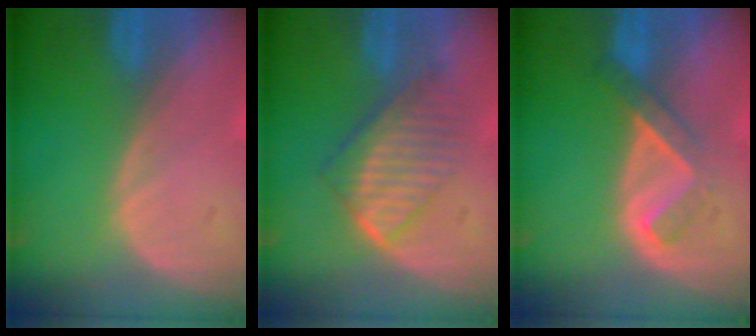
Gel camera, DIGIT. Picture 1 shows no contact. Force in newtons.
{"total": 6.4, "press": 6.3, "slide": 1.4}
{"total": 5.1, "press": 4.3, "slide": 2.7}